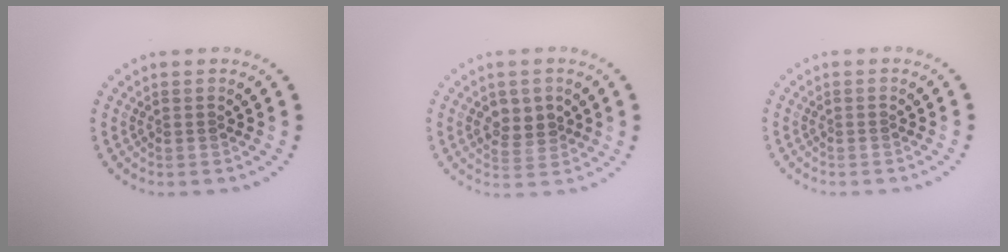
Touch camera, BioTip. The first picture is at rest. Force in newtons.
{"total": 2.7, "press": 2.7, "slide": 0.4}
{"total": 0.0}